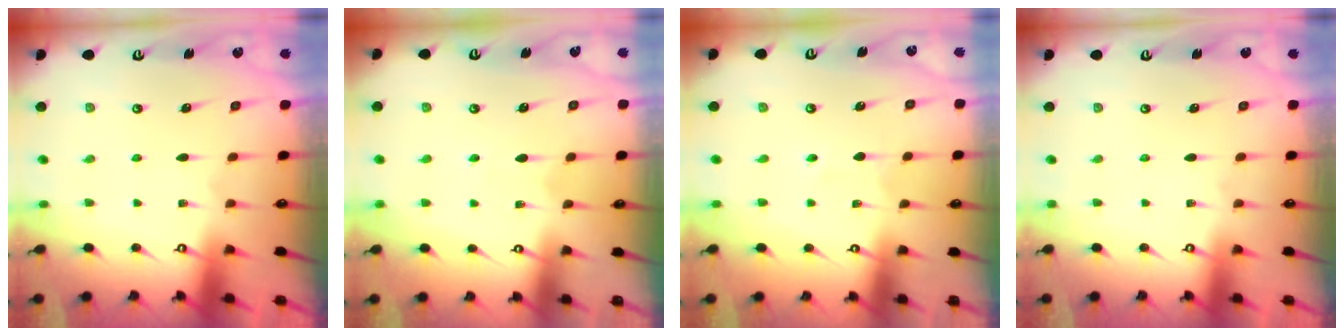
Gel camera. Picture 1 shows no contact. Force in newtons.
{"total": 3.4, "press": 3.4, "slide": 0.3}
{"total": 1.9, "press": 1.9, "slide": 0.5}
{"total": 0.0}